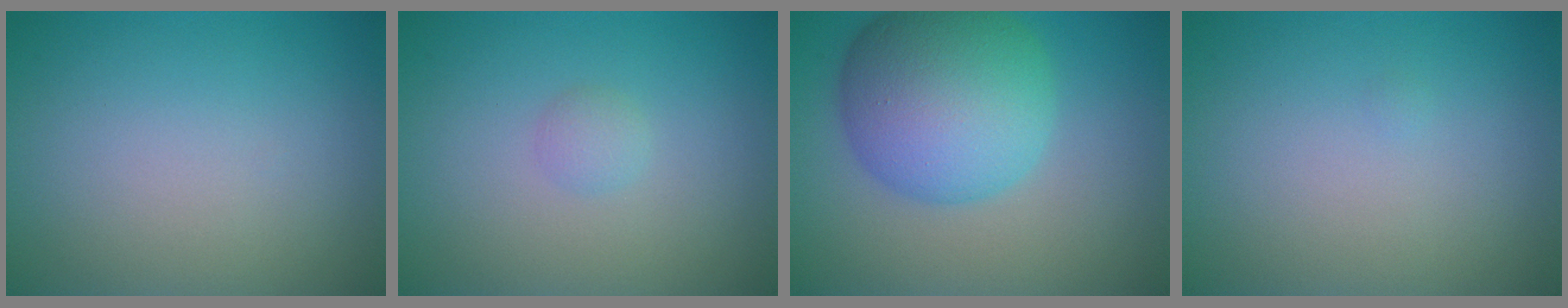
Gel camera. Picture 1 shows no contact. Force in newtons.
{"total": 1.0, "press": 1.0, "slide": 0.0}
{"total": 10.0, "press": 10.0, "slide": 0.1}
{"total": 0.0}